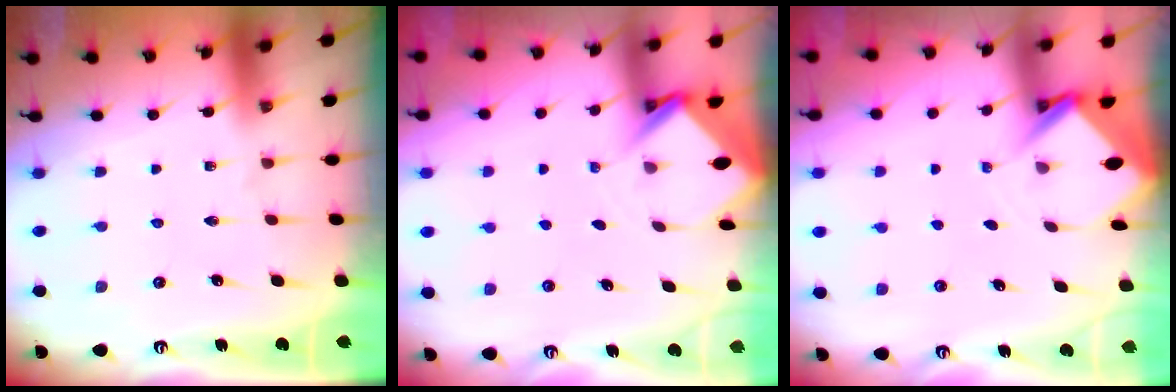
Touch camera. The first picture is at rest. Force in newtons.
{"total": 3.1, "press": 3.1, "slide": 0.2}
{"total": 2.9, "press": 2.9, "slide": 0.2}